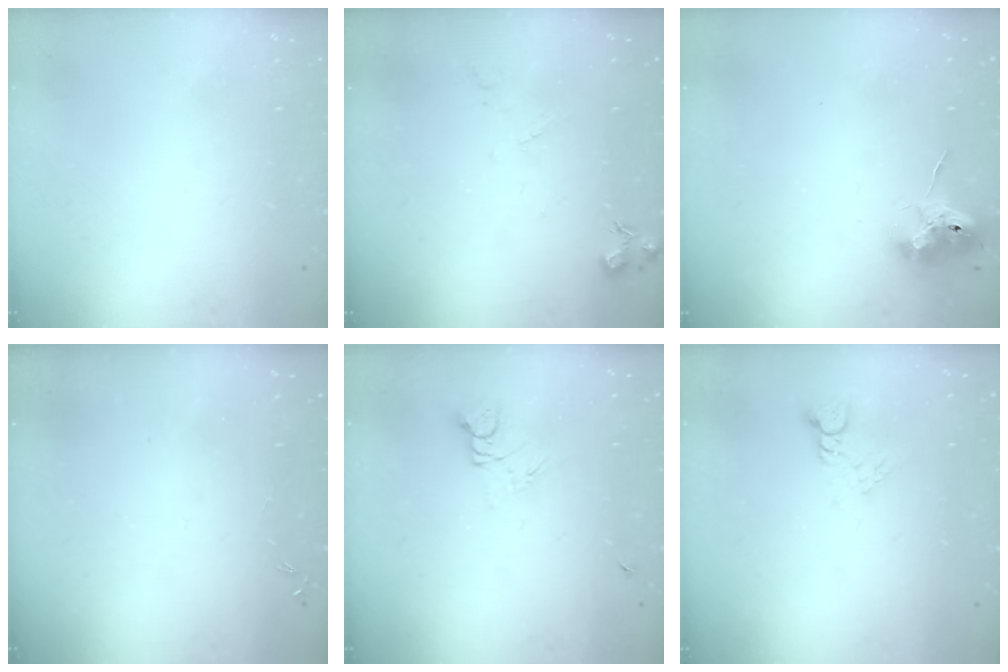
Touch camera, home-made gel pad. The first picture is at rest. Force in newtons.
{"total": 5.5, "press": 5.5, "slide": 0.8}
{"total": 10.0, "press": 10.0, "slide": 0.3}
{"total": 0.0}
{"total": 1.5, "press": 1.5, "slide": 0.2}
{"total": 3.7, "press": 3.6, "slide": 0.5}